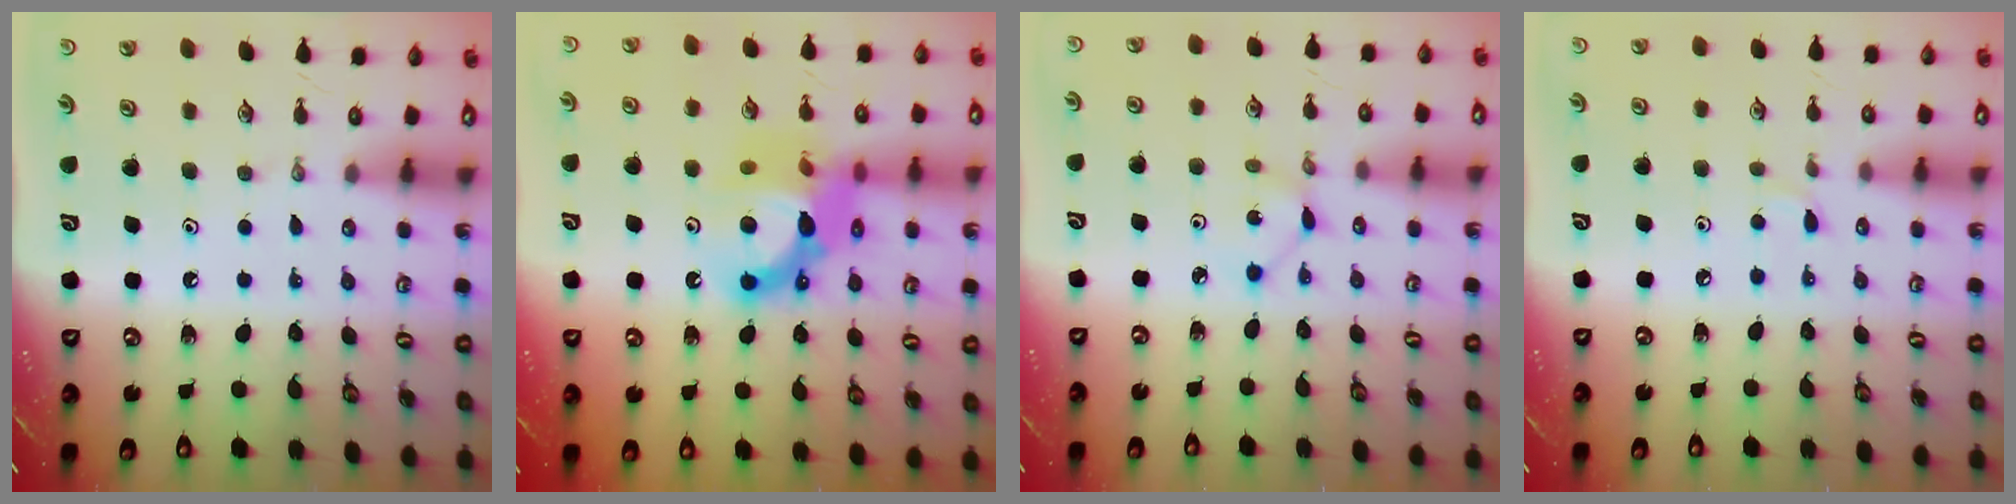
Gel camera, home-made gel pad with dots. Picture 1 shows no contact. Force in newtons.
{"total": 14.9, "press": 14.9, "slide": 1.1}
{"total": 2.0, "press": 2.0, "slide": 0.2}
{"total": 2.8, "press": 2.7, "slide": 0.4}